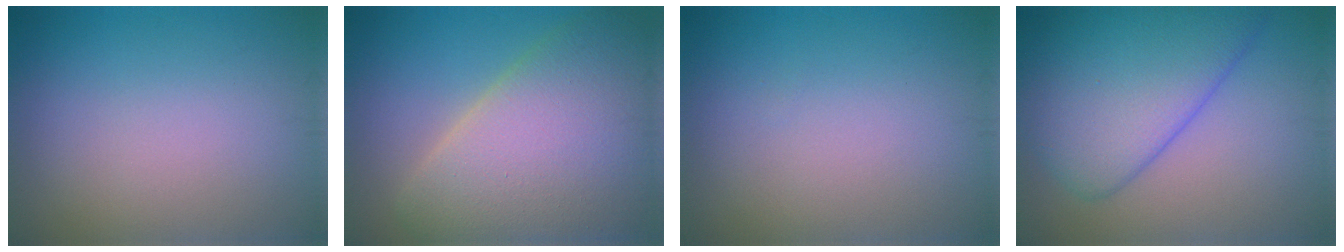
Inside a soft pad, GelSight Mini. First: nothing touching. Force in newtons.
{"total": 11.2, "press": 11.2, "slide": 0.9}
{"total": 0.0}
{"total": 8.9, "press": 8.9, "slide": 0.5}